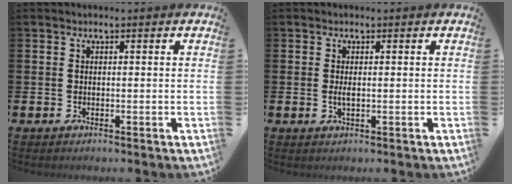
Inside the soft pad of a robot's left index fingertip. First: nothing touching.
{"total": 1.3, "force": [0.1, 0.5, 1.2], "torque": [-0.021, 0.000, -0.001]}